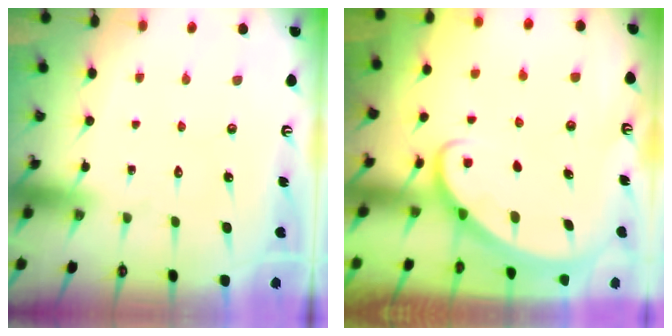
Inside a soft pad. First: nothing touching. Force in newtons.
{"total": 2.3, "press": 2.3, "slide": 0.1}